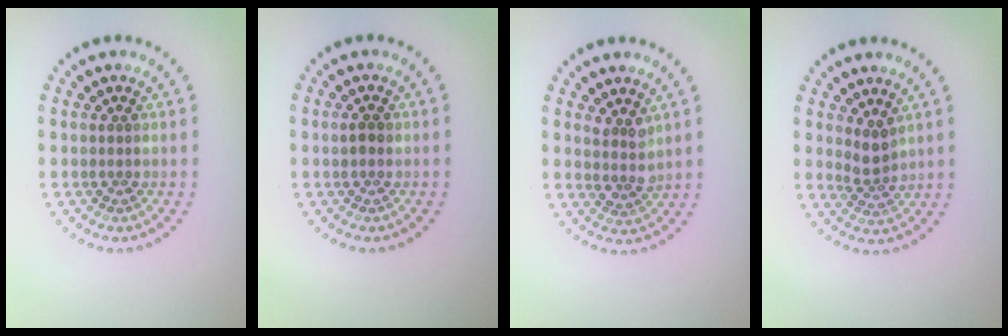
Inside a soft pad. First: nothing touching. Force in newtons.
{"total": 1.0, "press": 1.0, "slide": 0.0}
{"total": 2.0, "press": 1.6, "slide": 1.2}
{"total": 2.1, "press": 1.6, "slide": 1.4}